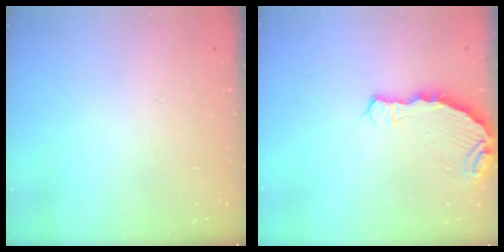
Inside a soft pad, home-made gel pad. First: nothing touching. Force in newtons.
{"total": 7.9, "press": 6.2, "slide": 4.9}